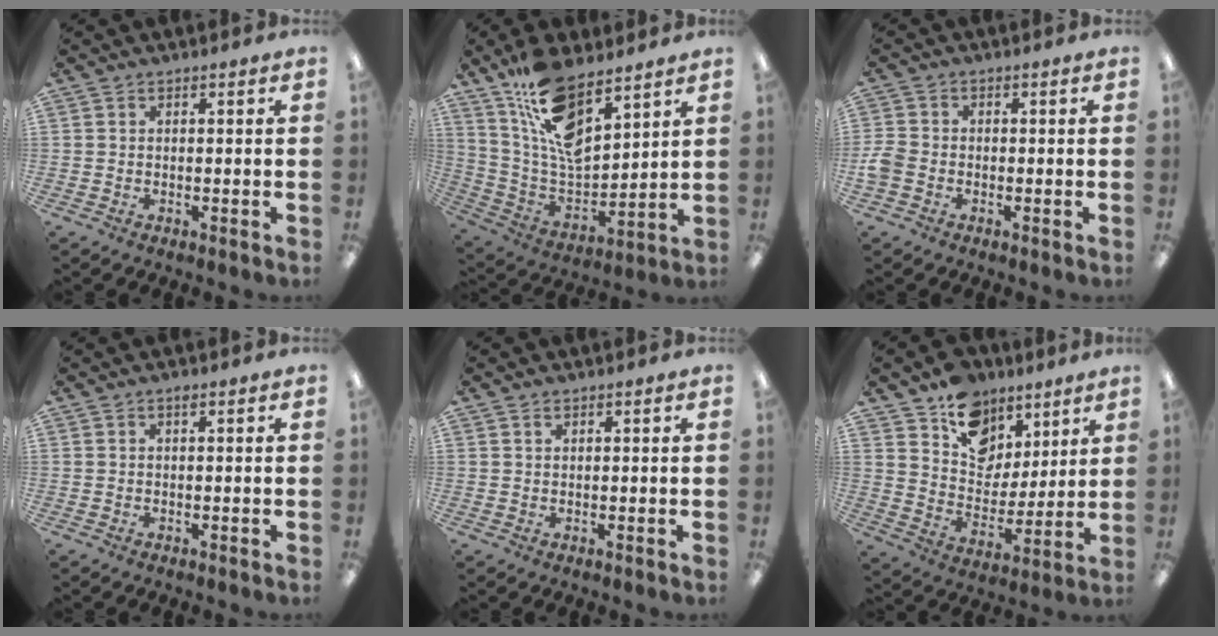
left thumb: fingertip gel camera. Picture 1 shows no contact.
{"total": 15.7, "force": [10.8, 6.5, 9.3], "torque": [-0.176, -0.065, 0.198]}
{"total": 3.8, "force": [-1.4, 3.0, 1.8], "torque": [-0.034, 0.009, -0.024]}
{"total": 0.6, "force": [0.4, 0.2, 0.4], "torque": [-0.010, 0.002, 0.007]}
{"total": 1.0, "force": [0.8, 0.5, 0.5], "torque": [-0.011, 0.001, 0.014]}
{"total": 13.7, "force": [8.7, 9.7, 4.1], "torque": [-0.071, -0.056, 0.169]}